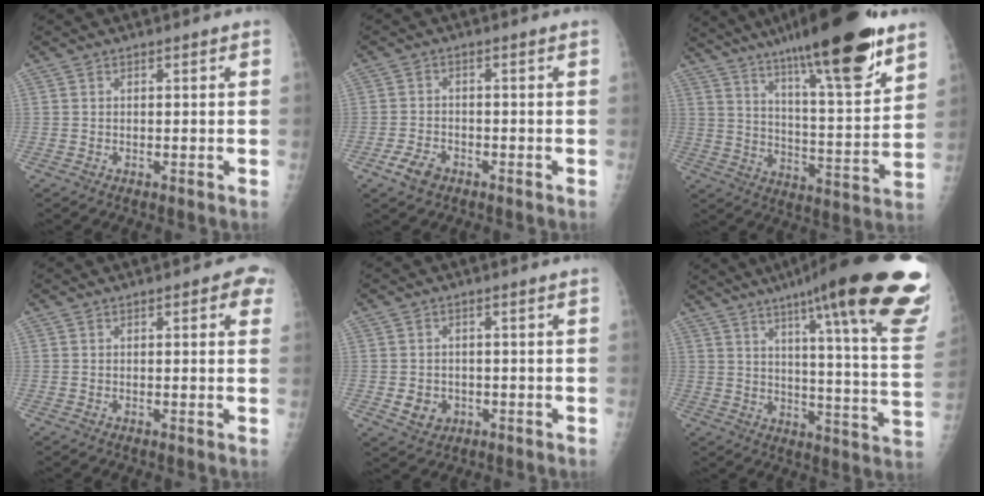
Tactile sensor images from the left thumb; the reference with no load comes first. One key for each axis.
{"total": 3.8, "fx": -2.2, "fy": 2.4, "fz": 2.0, "tx": -0.039, "ty": 0.008, "tz": -0.038}
{"total": 24.5, "fx": 16.6, "fy": 3.9, "fz": 17.6, "tx": -0.259, "ty": -0.061, "tz": 0.264}
{"total": 3.8, "fx": 1.7, "fy": 1.6, "fz": 3.1, "tx": -0.017, "ty": -0.001, "tz": 0.011}
{"total": 3.8, "fx": -0.7, "fy": 3.3, "fz": 1.8, "tx": -0.018, "ty": 0.002, "tz": -0.001}
{"total": 30.8, "fx": 19.9, "fy": 3.8, "fz": 23.2, "tx": -0.253, "ty": -0.080, "tz": 0.263}